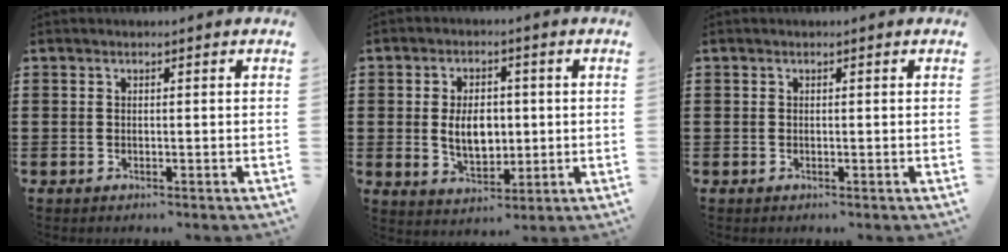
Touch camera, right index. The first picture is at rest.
{"total": 6.4, "force": [0.2, 4.1, 4.9], "torque": [-0.078, 0.002, -0.003]}
{"total": 0.0}